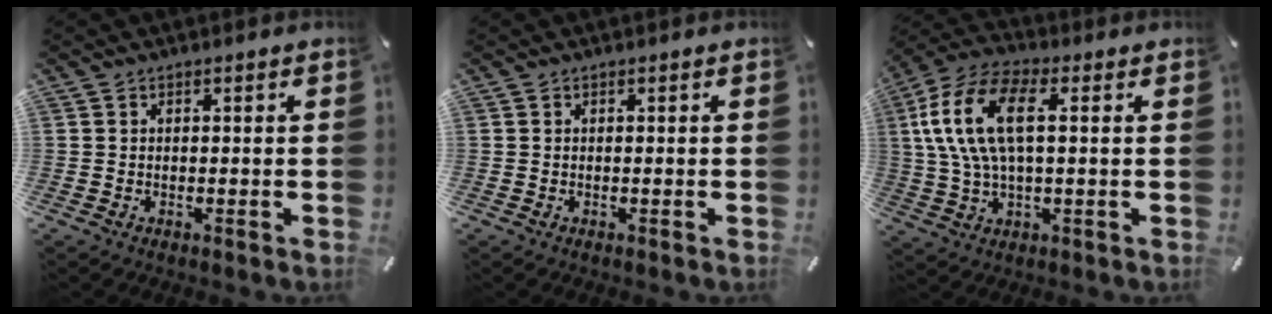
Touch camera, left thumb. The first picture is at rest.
{"total": 0.0}
{"total": 15.2, "force": [3.2, 7.1, 13.0], "torque": [-0.293, -0.002, 0.049]}